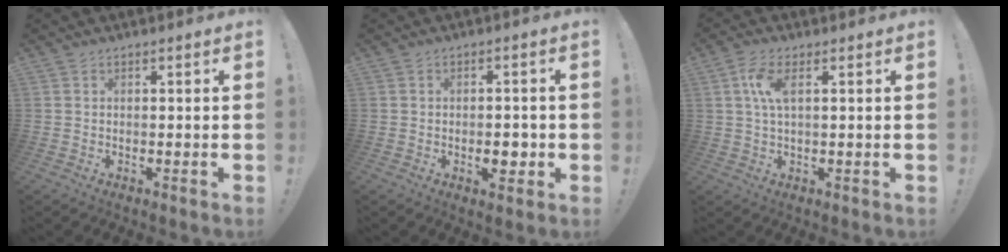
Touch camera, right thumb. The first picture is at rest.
{"total": 4.1, "force": [-1.4, 2.3, 3.1], "torque": [-0.041, 0.006, -0.024]}
{"total": 6.0, "force": [1.8, 2.3, 5.2], "torque": [-0.108, 0.001, 0.031]}